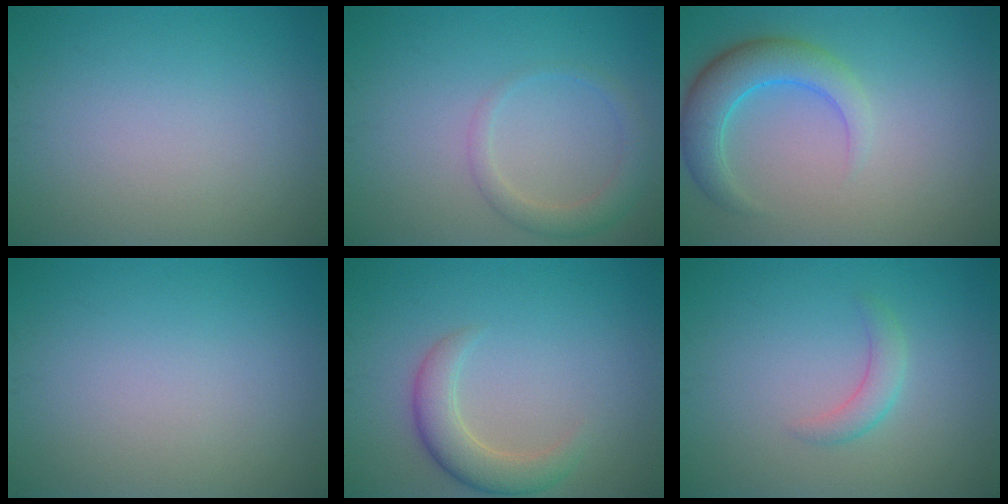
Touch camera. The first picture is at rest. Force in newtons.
{"total": 2.3, "press": 2.3, "slide": 0.2}
{"total": 4.6, "press": 4.6, "slide": 0.2}
{"total": 0.0}
{"total": 3.5, "press": 3.5, "slide": 0.3}
{"total": 1.8, "press": 1.8, "slide": 0.0}